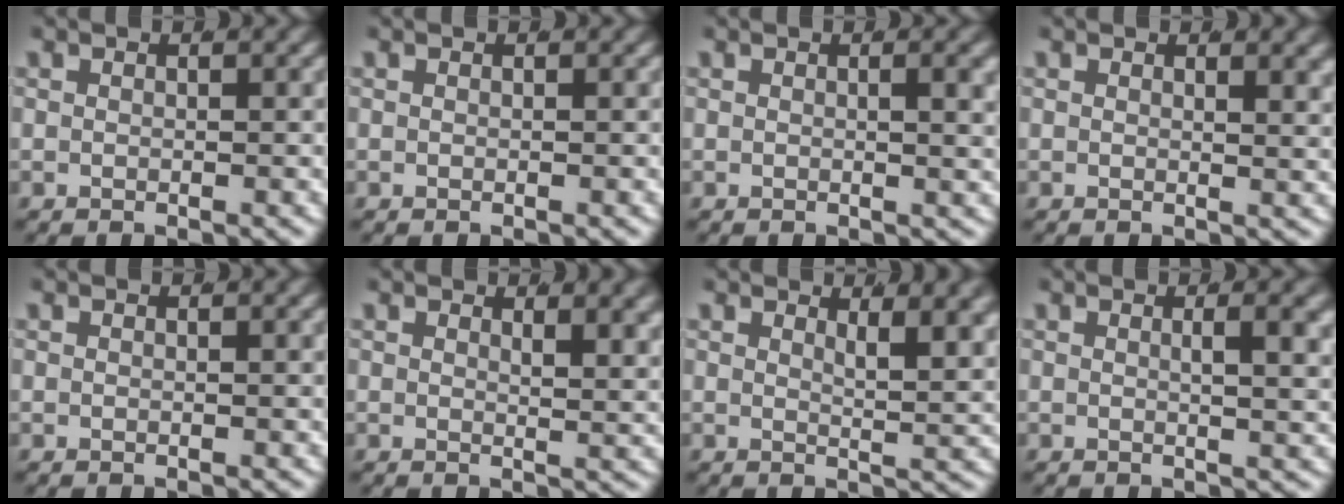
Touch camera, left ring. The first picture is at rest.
{"total": 0.0}
{"total": 1.2, "force": [0.3, -0.3, 1.1], "torque": [-0.013, -0.001, 0.005]}
{"total": 1.0, "force": [0.8, -0.1, 0.6], "torque": [-0.006, -0.008, 0.012]}
{"total": 0.0}
{"total": 1.9, "force": [1.5, -0.2, 1.1], "torque": [-0.013, -0.015, 0.027]}
{"total": 3.1, "force": [2.1, -0.1, 2.3], "torque": [-0.028, -0.017, 0.037]}
{"total": 2.0, "force": [0.6, -0.4, 1.8], "torque": [-0.021, -0.004, 0.013]}